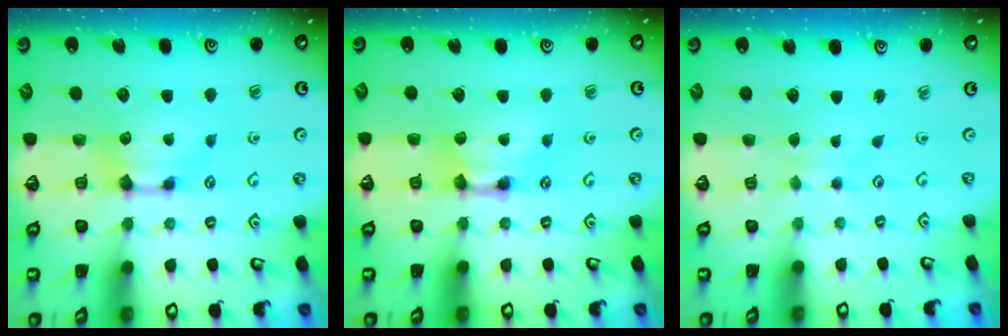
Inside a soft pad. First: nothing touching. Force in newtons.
{"total": 2.1, "press": 2.1, "slide": 0.1}
{"total": 2.8, "press": 2.7, "slide": 0.4}